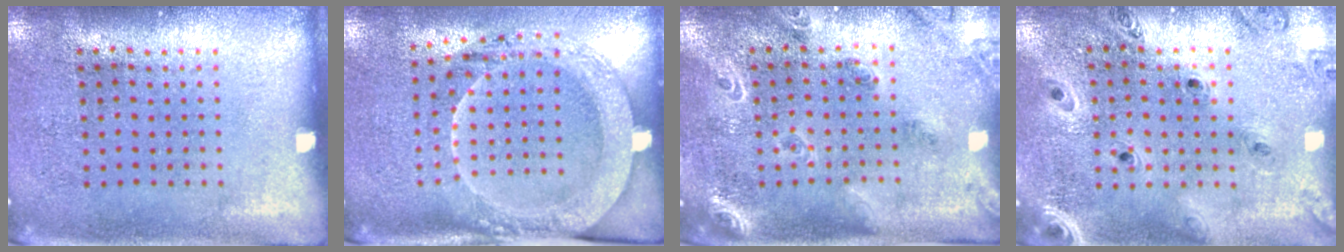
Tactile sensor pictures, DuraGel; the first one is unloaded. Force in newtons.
{"total": 2.0, "press": 2.0, "slide": 0.3}
{"total": 1.8, "press": 1.7, "slide": 0.8}
{"total": 1.3, "press": 1.3, "slide": 0.1}